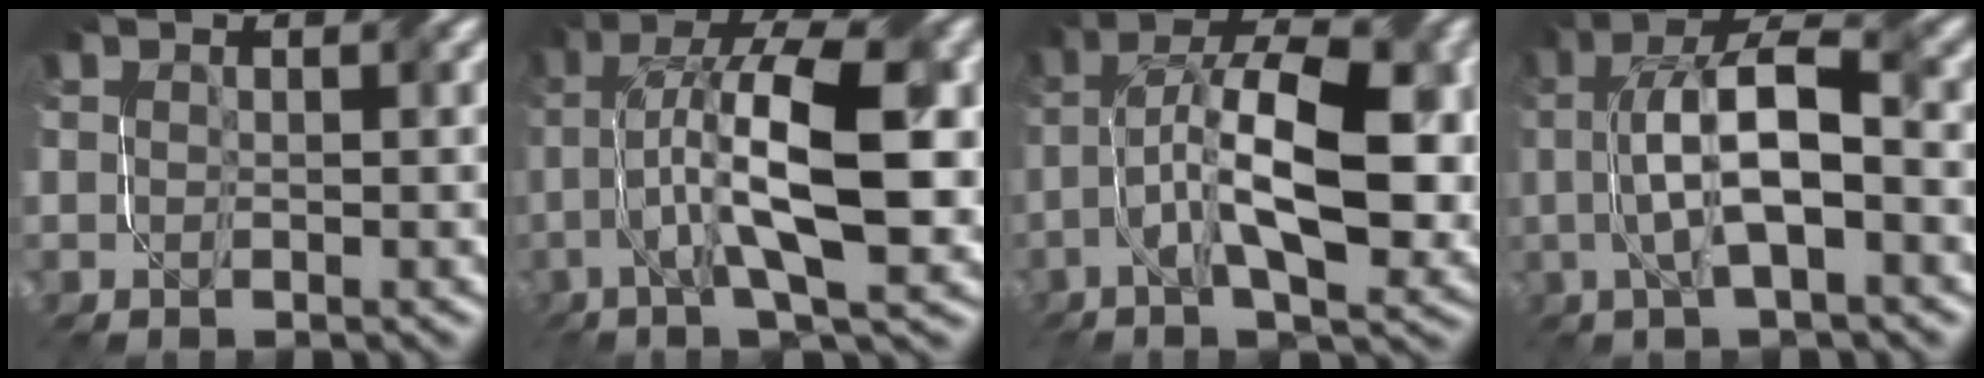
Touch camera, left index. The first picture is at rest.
{"total": 12.0, "force": [-0.1, 3.7, 11.5], "torque": [-0.196, 0.021, 0.001]}
{"total": 12.3, "force": [-0.9, 4.7, 11.3], "torque": [-0.202, 0.010, -0.012]}
{"total": 8.1, "force": [-0.2, 2.4, 7.7], "torque": [-0.133, 0.022, -0.004]}